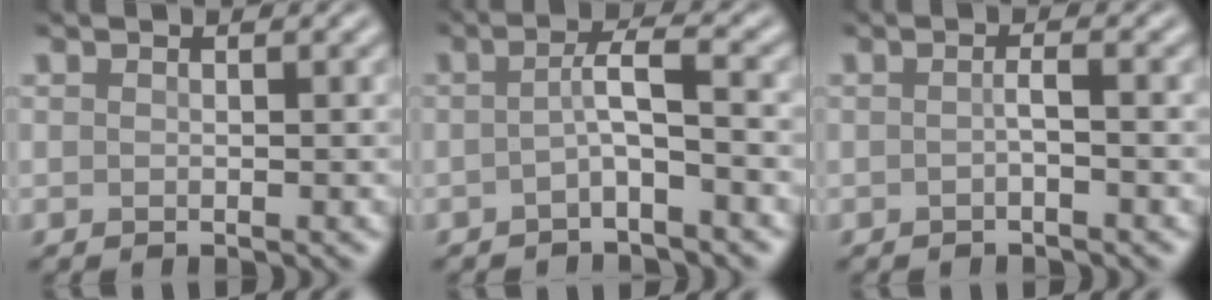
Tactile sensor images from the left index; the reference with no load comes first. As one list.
[{"total": 2.5, "force": [-0.8, 0.3, 2.3], "torque": [-0.044, 0.008, -0.022]}, {"total": 1.0, "force": [-0.4, 0.2, 1.0], "torque": [-0.016, 0.002, -0.008]}]